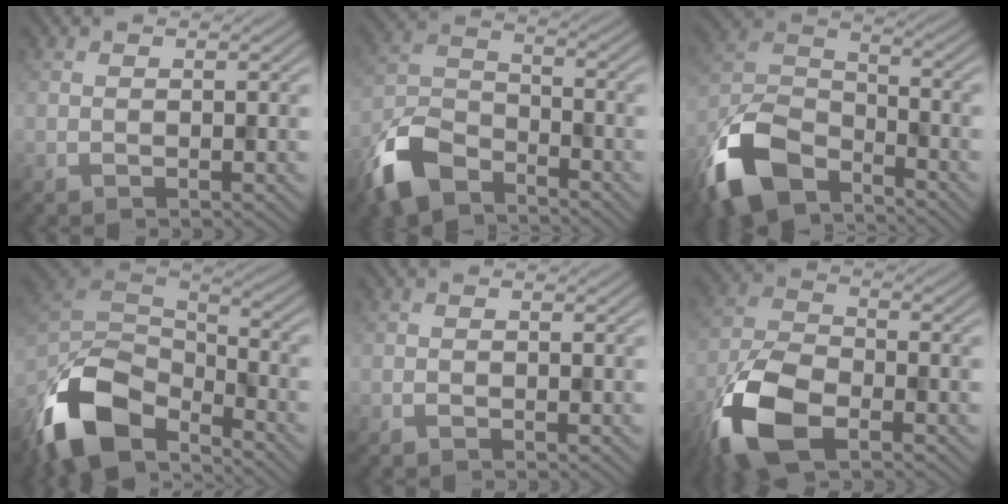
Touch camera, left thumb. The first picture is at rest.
{"total": 9.3, "force": [-6.7, 4.3, 4.8], "torque": [-0.111, -0.009, -0.154]}
{"total": 12.7, "force": [-8.6, 6.0, 7.2], "torque": [-0.164, -0.010, -0.187]}
{"total": 13.9, "force": [-8.9, 6.5, 8.4], "torque": [-0.192, -0.017, -0.182]}
{"total": 0.7, "force": [-0.5, 0.2, 0.4], "torque": [-0.006, 0.000, -0.007]}
{"total": 11.0, "force": [-6.0, 5.2, 7.6], "torque": [-0.175, -0.015, -0.133]}